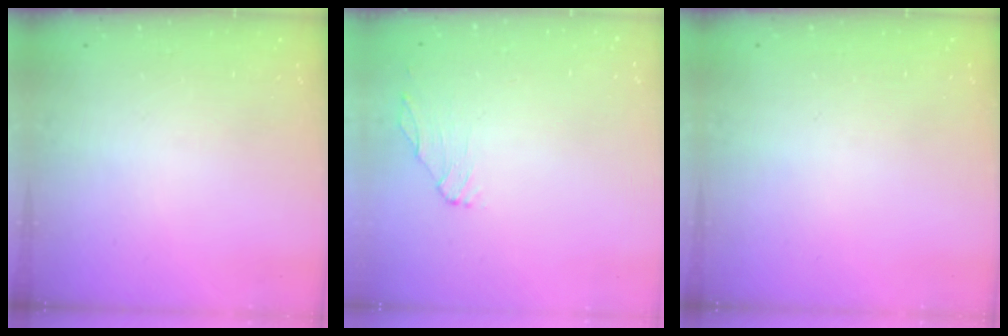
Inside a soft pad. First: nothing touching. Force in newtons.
{"total": 0.6, "press": 0.5, "slide": 0.3}
{"total": 0.0}